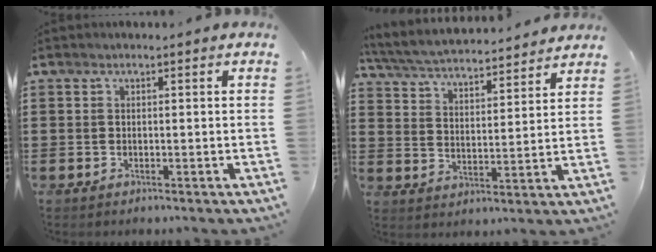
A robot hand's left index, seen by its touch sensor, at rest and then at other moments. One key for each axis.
{"total": 5.0, "fx": 4.8, "fy": 0.1, "fz": 1.2, "tx": -0.048, "ty": -0.032, "tz": 0.080}